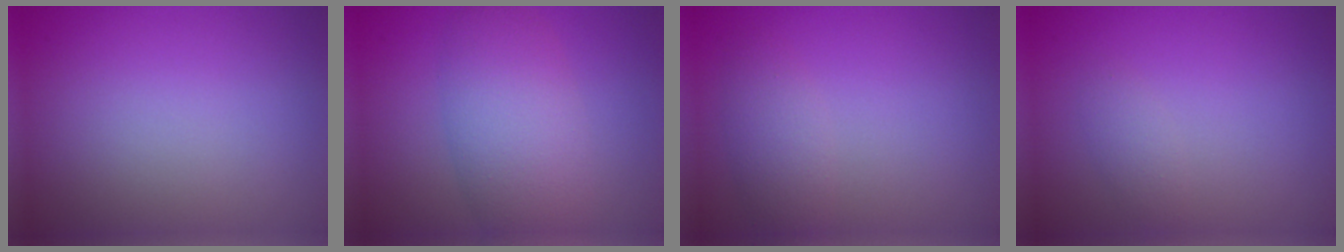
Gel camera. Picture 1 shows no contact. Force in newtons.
{"total": 6.1, "press": 6.1, "slide": 0.3}
{"total": 2.1, "press": 2.1, "slide": 0.2}
{"total": 1.1, "press": 1.1, "slide": 0.0}